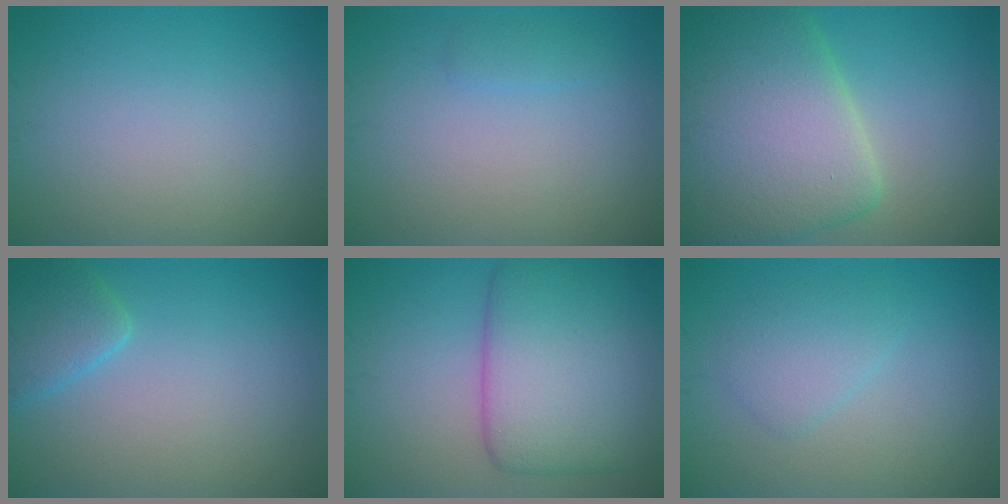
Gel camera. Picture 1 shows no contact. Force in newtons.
{"total": 0.8, "press": 0.8, "slide": 0.1}
{"total": 11.6, "press": 11.5, "slide": 0.9}
{"total": 3.1, "press": 3.1, "slide": 0.2}
{"total": 9.0, "press": 9.0, "slide": 0.4}
{"total": 2.3, "press": 2.3, "slide": 0.0}